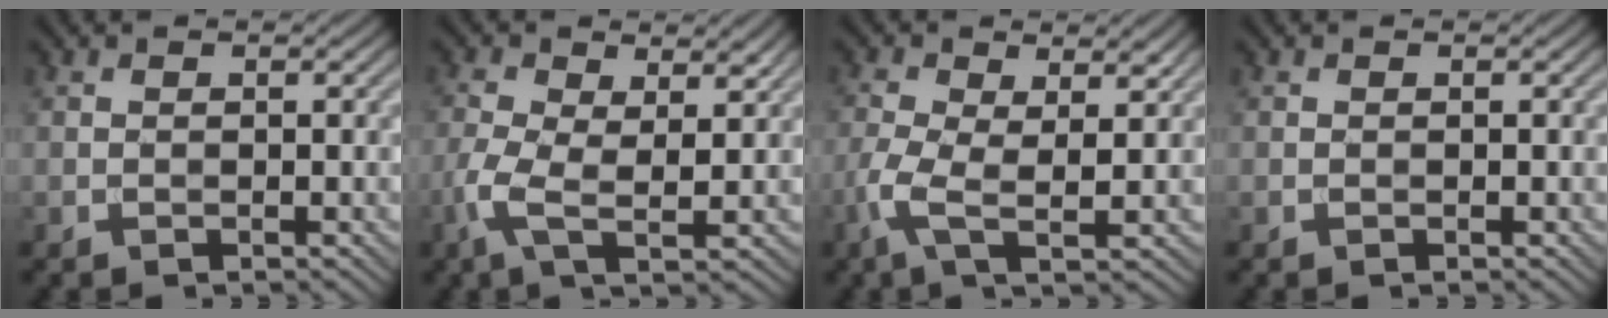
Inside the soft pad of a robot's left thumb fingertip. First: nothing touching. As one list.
[{"total": 6.0, "force": [0.0, 2.8, 5.3], "torque": [-0.133, -0.001, -0.007]}, {"total": 5.5, "force": [-0.4, 2.3, 5.0], "torque": [-0.127, -0.001, -0.013]}, {"total": 0.0}]